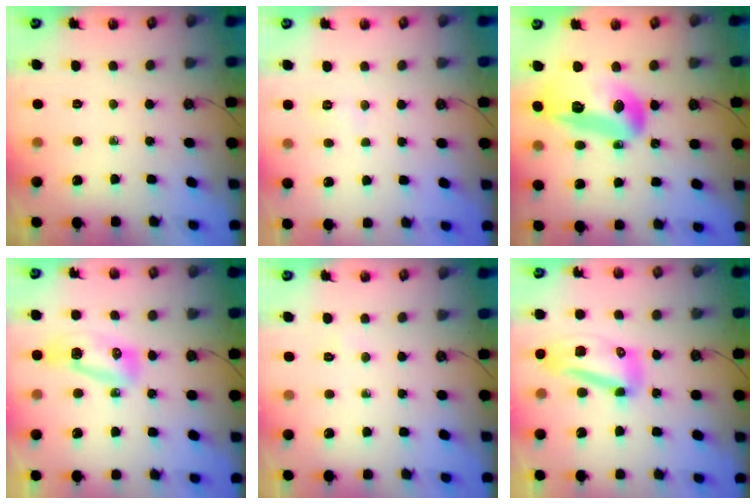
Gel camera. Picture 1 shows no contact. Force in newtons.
{"total": 5.3, "press": 5.2, "slide": 0.6}
{"total": 29.9, "press": 24.6, "slide": 17.0}
{"total": 9.4, "press": 9.3, "slide": 1.2}
{"total": 2.8, "press": 2.7, "slide": 0.4}
{"total": 11.5, "press": 11.4, "slide": 1.3}